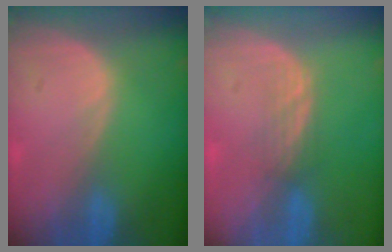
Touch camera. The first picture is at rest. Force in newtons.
{"total": 2.3, "press": 2.2, "slide": 0.5}